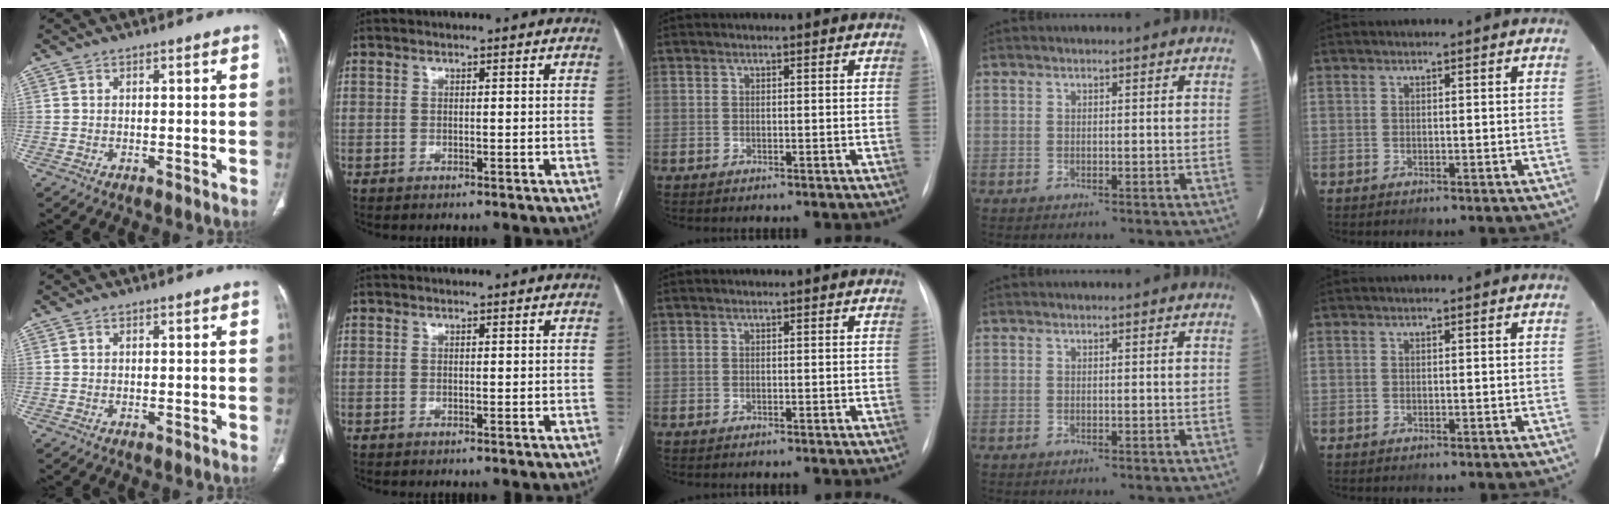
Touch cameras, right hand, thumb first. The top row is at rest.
{}